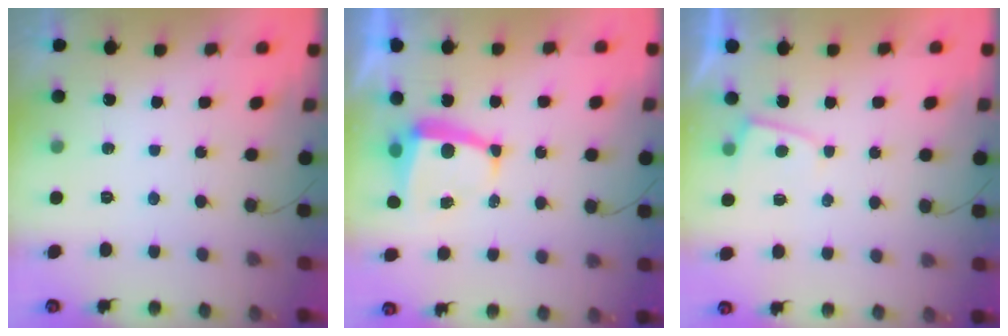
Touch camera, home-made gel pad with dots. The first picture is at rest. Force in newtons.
{"total": 6.6, "press": 6.6, "slide": 0.3}
{"total": 2.3, "press": 2.3, "slide": 0.3}